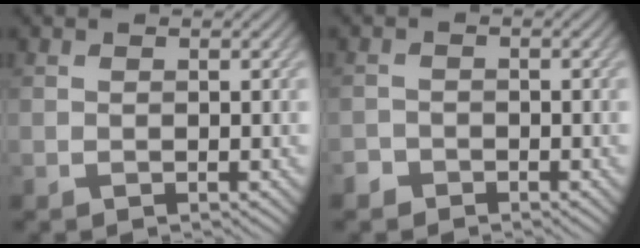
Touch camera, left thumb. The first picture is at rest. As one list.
[{"total": 1.6, "force": [-1.2, 1.0, 0.1], "torque": [0.001, 0.001, -0.027]}]